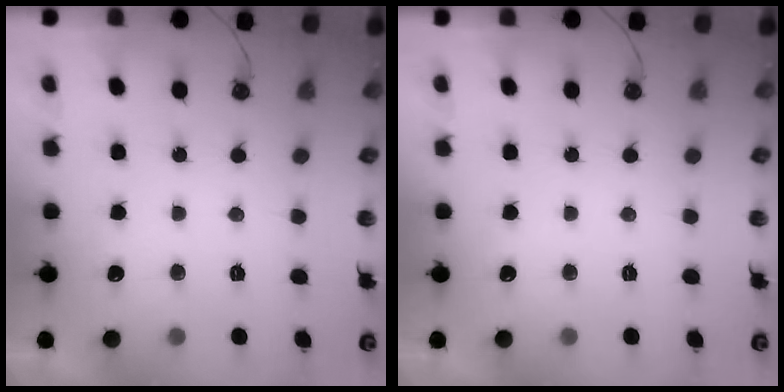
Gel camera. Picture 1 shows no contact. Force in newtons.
{"total": 0.0}